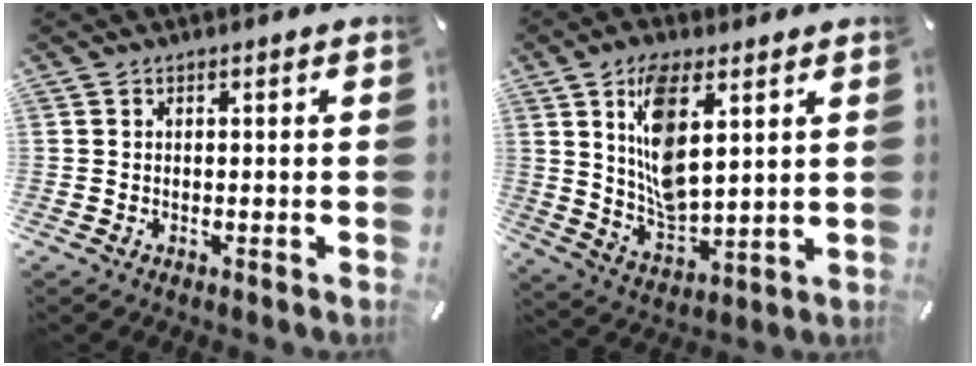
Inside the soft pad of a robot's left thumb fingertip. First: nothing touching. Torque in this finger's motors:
{"motor_torque": [0.49, 0.35, 0.48, 0.18, 0.17]}